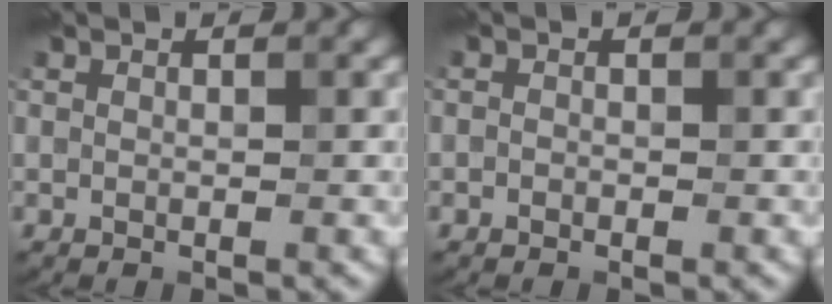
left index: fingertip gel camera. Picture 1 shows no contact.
{"total": 0.5, "force": [-0.2, 0.5, 0.2], "torque": [0.003, -0.001, -0.010]}